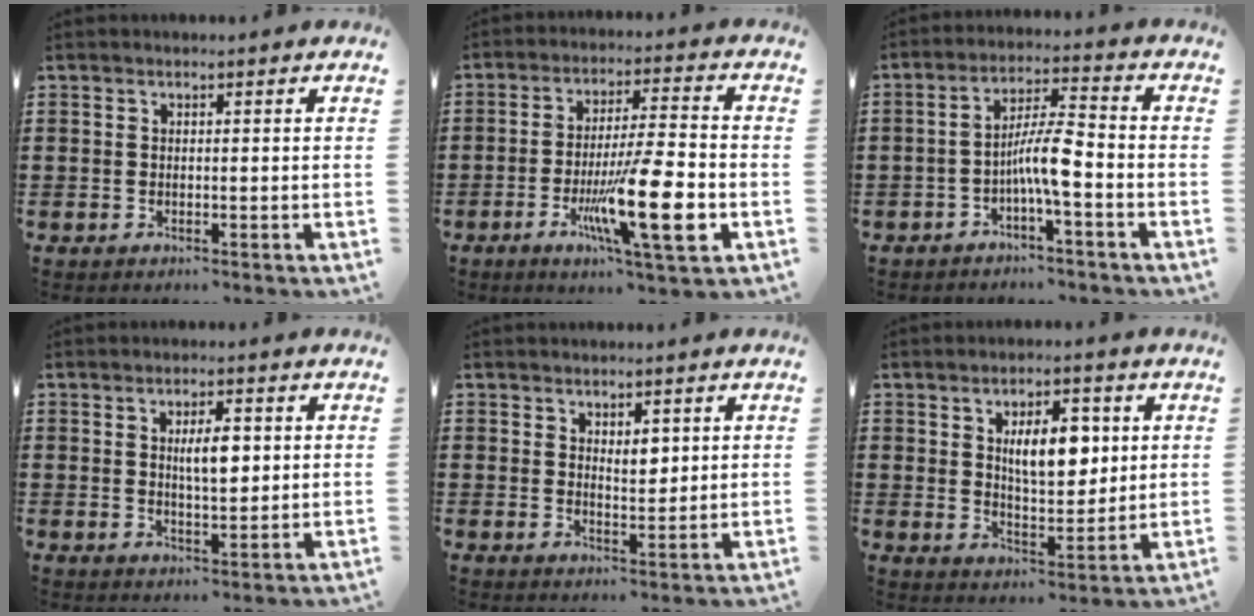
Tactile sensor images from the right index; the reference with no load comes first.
{"total": 14.4, "force": [-4.6, 2.5, 13.5], "torque": [-0.239, -0.010, -0.077]}
{"total": 6.8, "force": [-2.3, 1.1, 6.3], "torque": [-0.127, 0.000, -0.048]}
{"total": 5.0, "force": [1.0, 1.8, 4.6], "torque": [-0.076, 0.000, 0.011]}
{"total": 3.0, "force": [1.5, 1.6, 2.0], "torque": [-0.027, 0.000, 0.023]}
{"total": 7.9, "force": [2.3, 3.8, 6.6], "torque": [-0.105, -0.001, 0.032]}